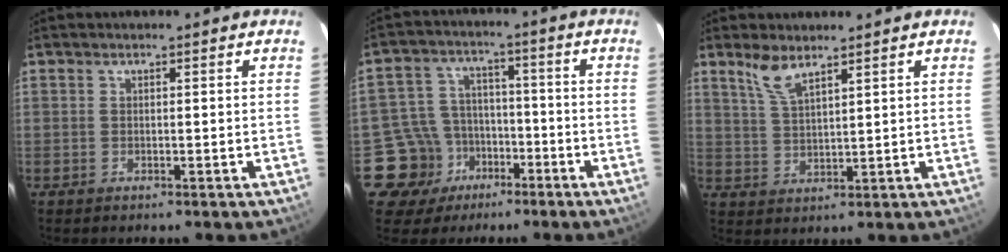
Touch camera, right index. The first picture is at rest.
{"total": 10.1, "force": [-5.3, 8.5, 1.2], "torque": [-0.054, 0.030, -0.079]}
{"total": 5.0, "force": [3.8, 1.2, 3.1], "torque": [-0.064, 0.002, 0.081]}